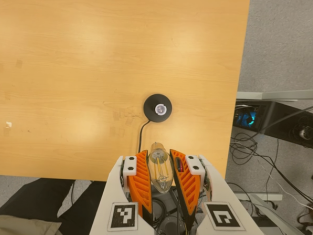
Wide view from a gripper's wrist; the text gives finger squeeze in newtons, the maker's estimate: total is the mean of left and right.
{"total": 18.5, "left": 19.9, "right": 17.1}